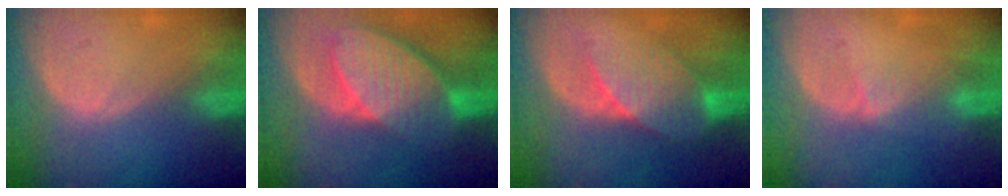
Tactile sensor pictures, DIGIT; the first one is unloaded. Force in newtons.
{"total": 10.2, "press": 8.8, "slide": 5.0}
{"total": 7.5, "press": 7.0, "slide": 2.7}
{"total": 1.6, "press": 1.6, "slide": 0.3}